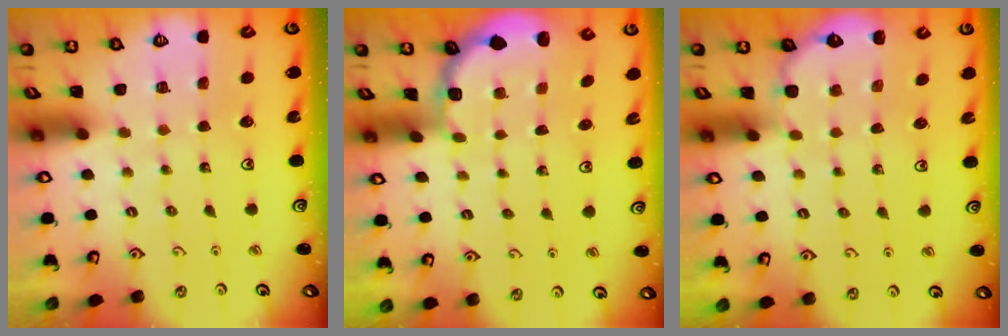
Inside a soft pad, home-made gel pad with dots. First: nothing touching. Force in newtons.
{"total": 2.0, "press": 1.8, "slide": 0.7}
{"total": 3.0, "press": 2.6, "slide": 1.5}